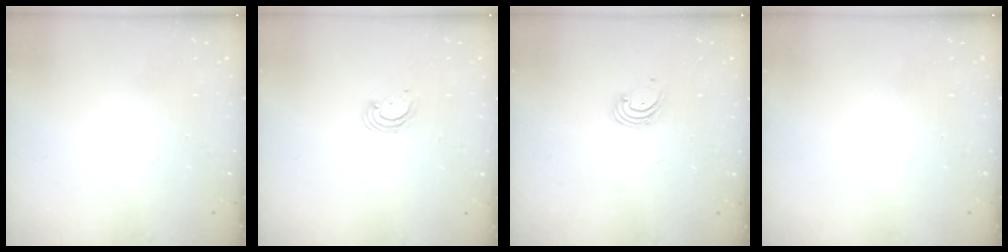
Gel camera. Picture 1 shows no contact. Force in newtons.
{"total": 3.3, "press": 3.3, "slide": 0.3}
{"total": 1.8, "press": 1.8, "slide": 0.2}
{"total": 0.0}